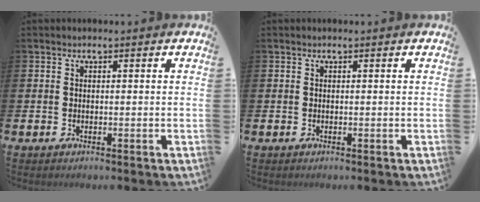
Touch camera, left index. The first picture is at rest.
{"total": 0.0}